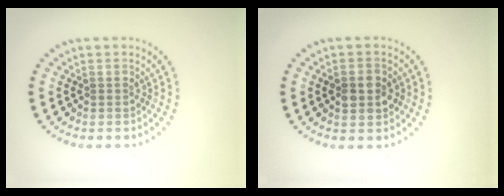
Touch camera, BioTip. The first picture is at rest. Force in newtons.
{"total": 2.9, "press": 2.9, "slide": 0.2}